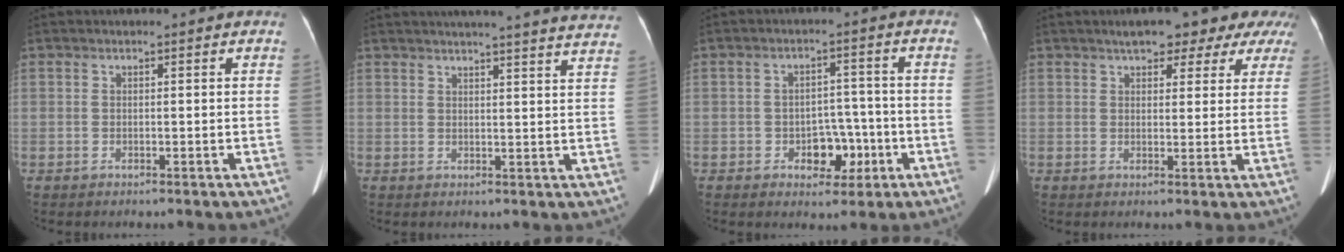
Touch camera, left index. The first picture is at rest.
{"total": 22.3, "force": [20.9, 0.3, 7.7], "torque": [-0.107, -0.038, 0.239]}
{"total": 5.6, "force": [-2.3, 3.7, 3.6], "torque": [-0.049, 0.016, -0.026]}
{"total": 9.9, "force": [7.5, 3.8, 5.1], "torque": [-0.046, 0.025, 0.081]}